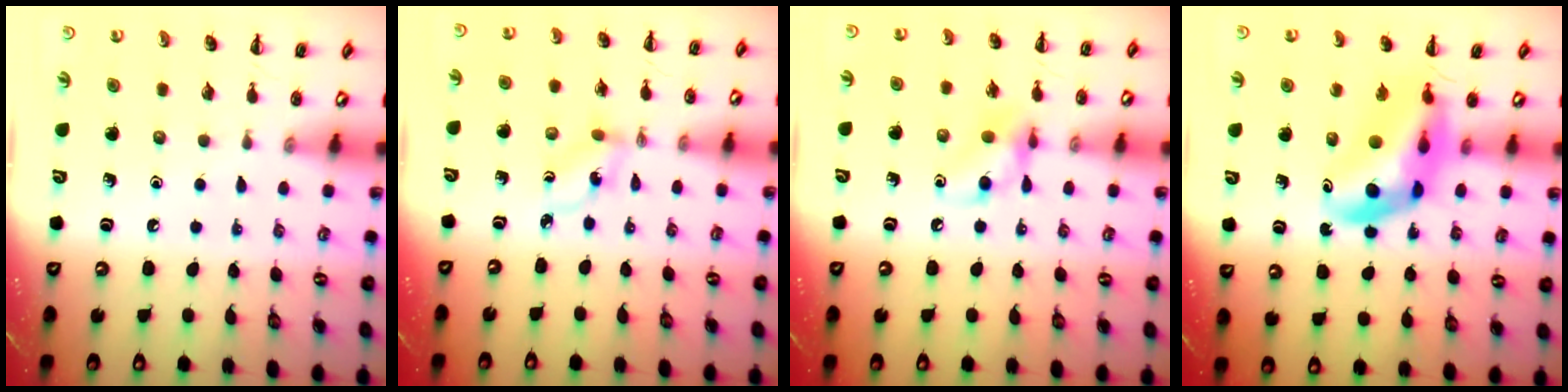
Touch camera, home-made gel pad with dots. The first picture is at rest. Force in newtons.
{"total": 1.5, "press": 1.4, "slide": 0.4}
{"total": 8.1, "press": 8.0, "slide": 0.7}
{"total": 11.4, "press": 10.9, "slide": 3.3}